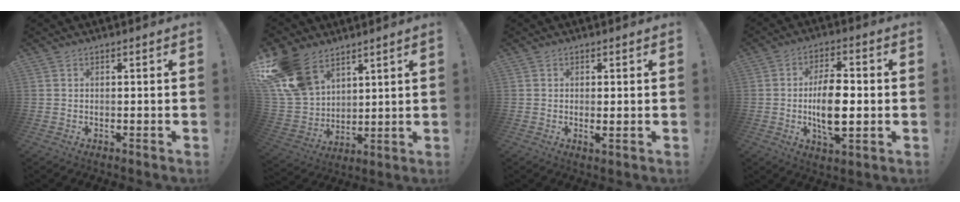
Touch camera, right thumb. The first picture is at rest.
{"total": 16.9, "force": [10.9, 10.5, 7.5], "torque": [-0.160, -0.059, 0.215]}
{"total": 1.8, "force": [0.3, 0.2, 1.7], "torque": [-0.029, -0.004, 0.005]}
{"total": 12.5, "force": [-1.2, 5.7, 11.1], "torque": [-0.194, -0.004, -0.027]}